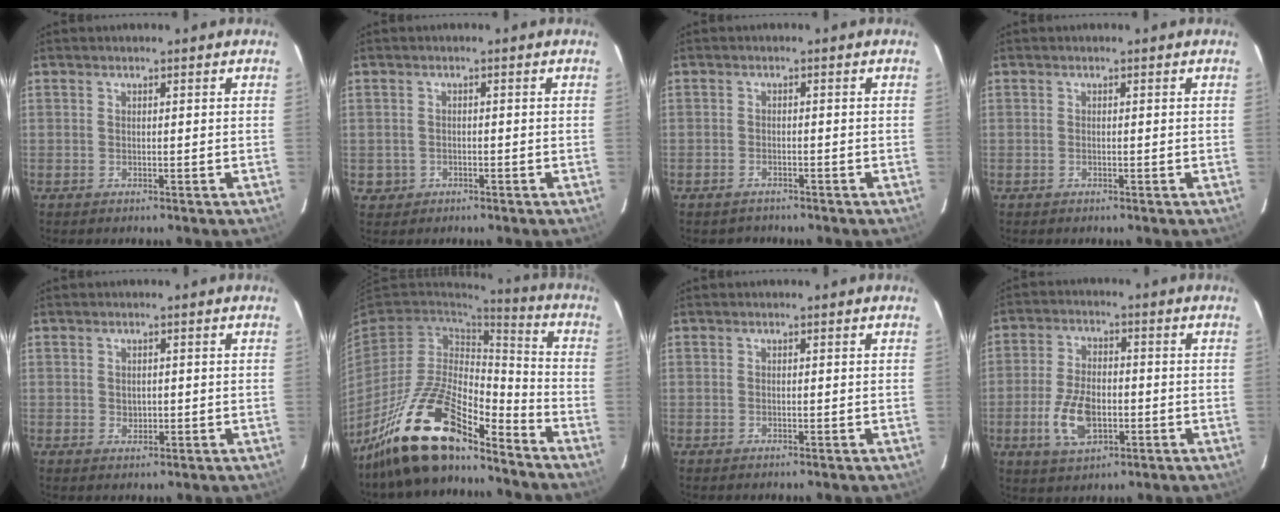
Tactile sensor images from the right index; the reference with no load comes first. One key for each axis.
{"total": 2.4, "fx": -0.7, "fy": 2.3, "fz": 0.2, "tx": -0.009, "ty": 0.003, "tz": -0.005}
{"total": 1.8, "fx": -1.5, "fy": 1.0, "fz": 0.1, "tx": -0.005, "ty": 0.003, "tz": -0.024}
{"total": 0.0}
{"total": 1.5, "fx": 0.0, "fy": 1.4, "fz": 0.6, "tx": -0.007, "ty": 0.001, "tz": 0.002}
{"total": 19.7, "fx": -14.9, "fy": 6.0, "fz": 11.4, "tx": -0.239, "ty": -0.020, "tz": -0.275}
{"total": 0.0}
{"total": 9.5, "fx": -2.8, "fy": 5.2, "fz": 7.4, "tx": -0.156, "ty": -0.004, "tz": -0.045}